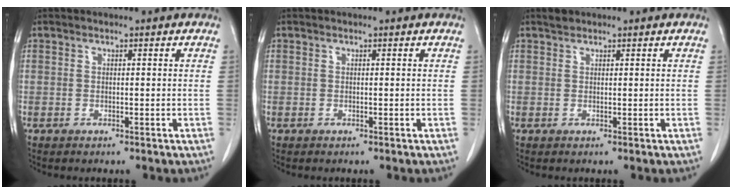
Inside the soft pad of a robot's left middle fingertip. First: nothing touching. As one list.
[{"total": 0.0}, {"total": 0.9, "force": [0.8, 0.4, 0.2], "torque": [-0.008, 0.004, 0.015]}]